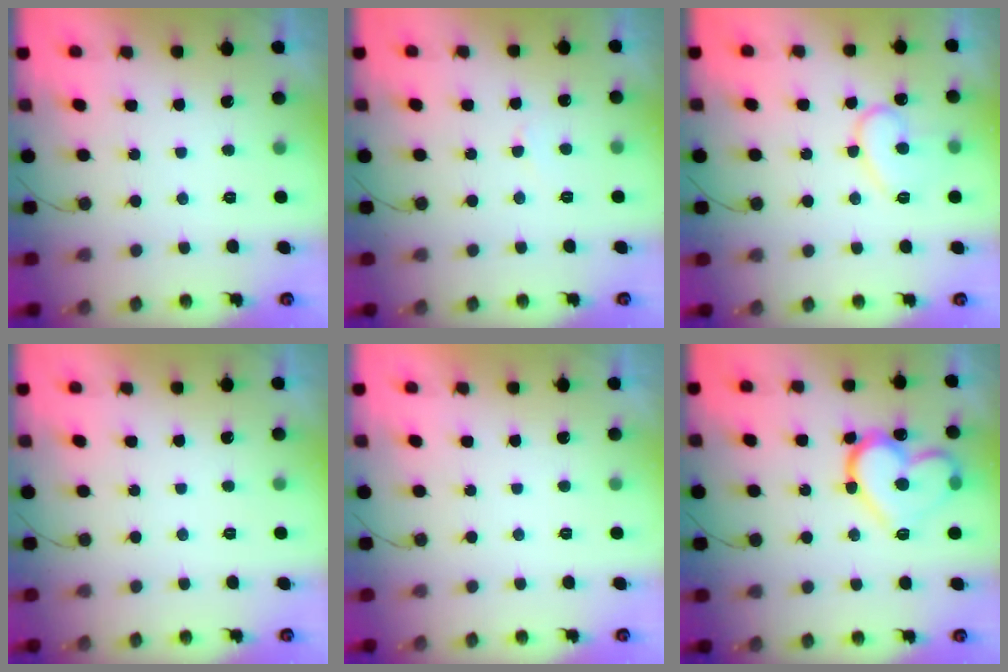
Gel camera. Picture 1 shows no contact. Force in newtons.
{"total": 3.0, "press": 3.0, "slide": 0.4}
{"total": 11.4, "press": 11.4, "slide": 0.9}
{"total": 0.0}
{"total": 1.8, "press": 1.8, "slide": 0.1}
{"total": 17.8, "press": 17.7, "slide": 1.7}